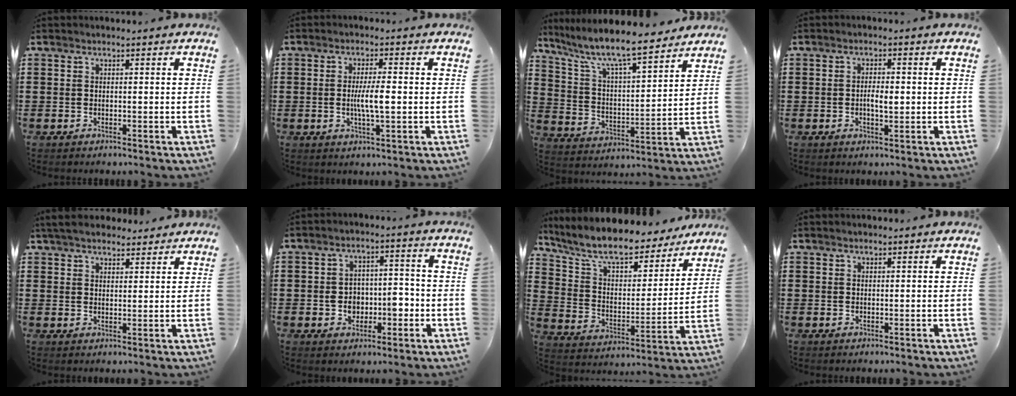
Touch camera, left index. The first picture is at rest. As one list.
[{"total": 4.8, "force": [-0.2, 0.8, 4.7], "torque": [-0.089, -0.002, -0.008]}, {"total": 8.1, "force": [7.0, 0.8, 3.9], "torque": [-0.107, -0.045, 0.115]}, {"total": 2.8, "force": [0.0, 0.9, 2.7], "torque": [-0.050, 0.000, -0.001]}, {"total": 4.8, "force": [4.4, 1.2, 1.4], "torque": [-0.040, -0.006, 0.083]}, {"total": 5.2, "force": [-1.4, 4.0, 3.0], "torque": [-0.057, 0.007, -0.030]}, {"total": 9.8, "force": [8.9, 1.7, 3.8], "torque": [-0.113, -0.055, 0.153]}, {"total": 0.7, "force": [0.6, 0.1, 0.4], "torque": [-0.007, 0.001, 0.012]}]